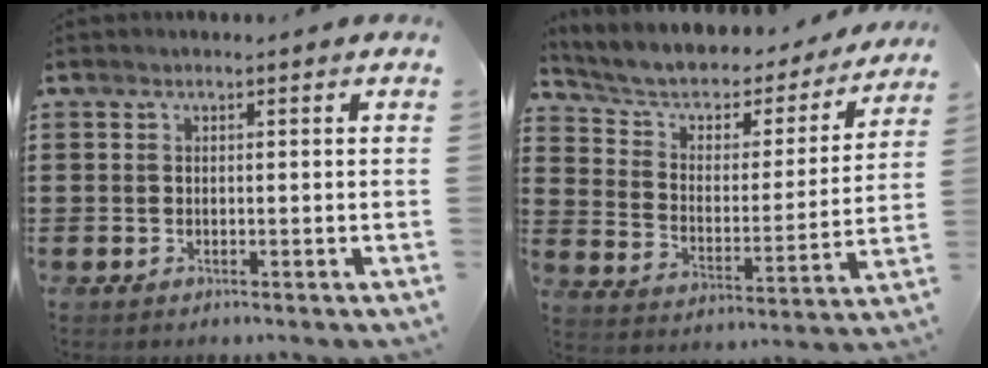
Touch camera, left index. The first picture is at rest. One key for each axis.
{"total": 4.6, "fx": 2.9, "fy": 2.9, "fz": 2.1, "tx": -0.063, "ty": -0.022, "tz": 0.042}